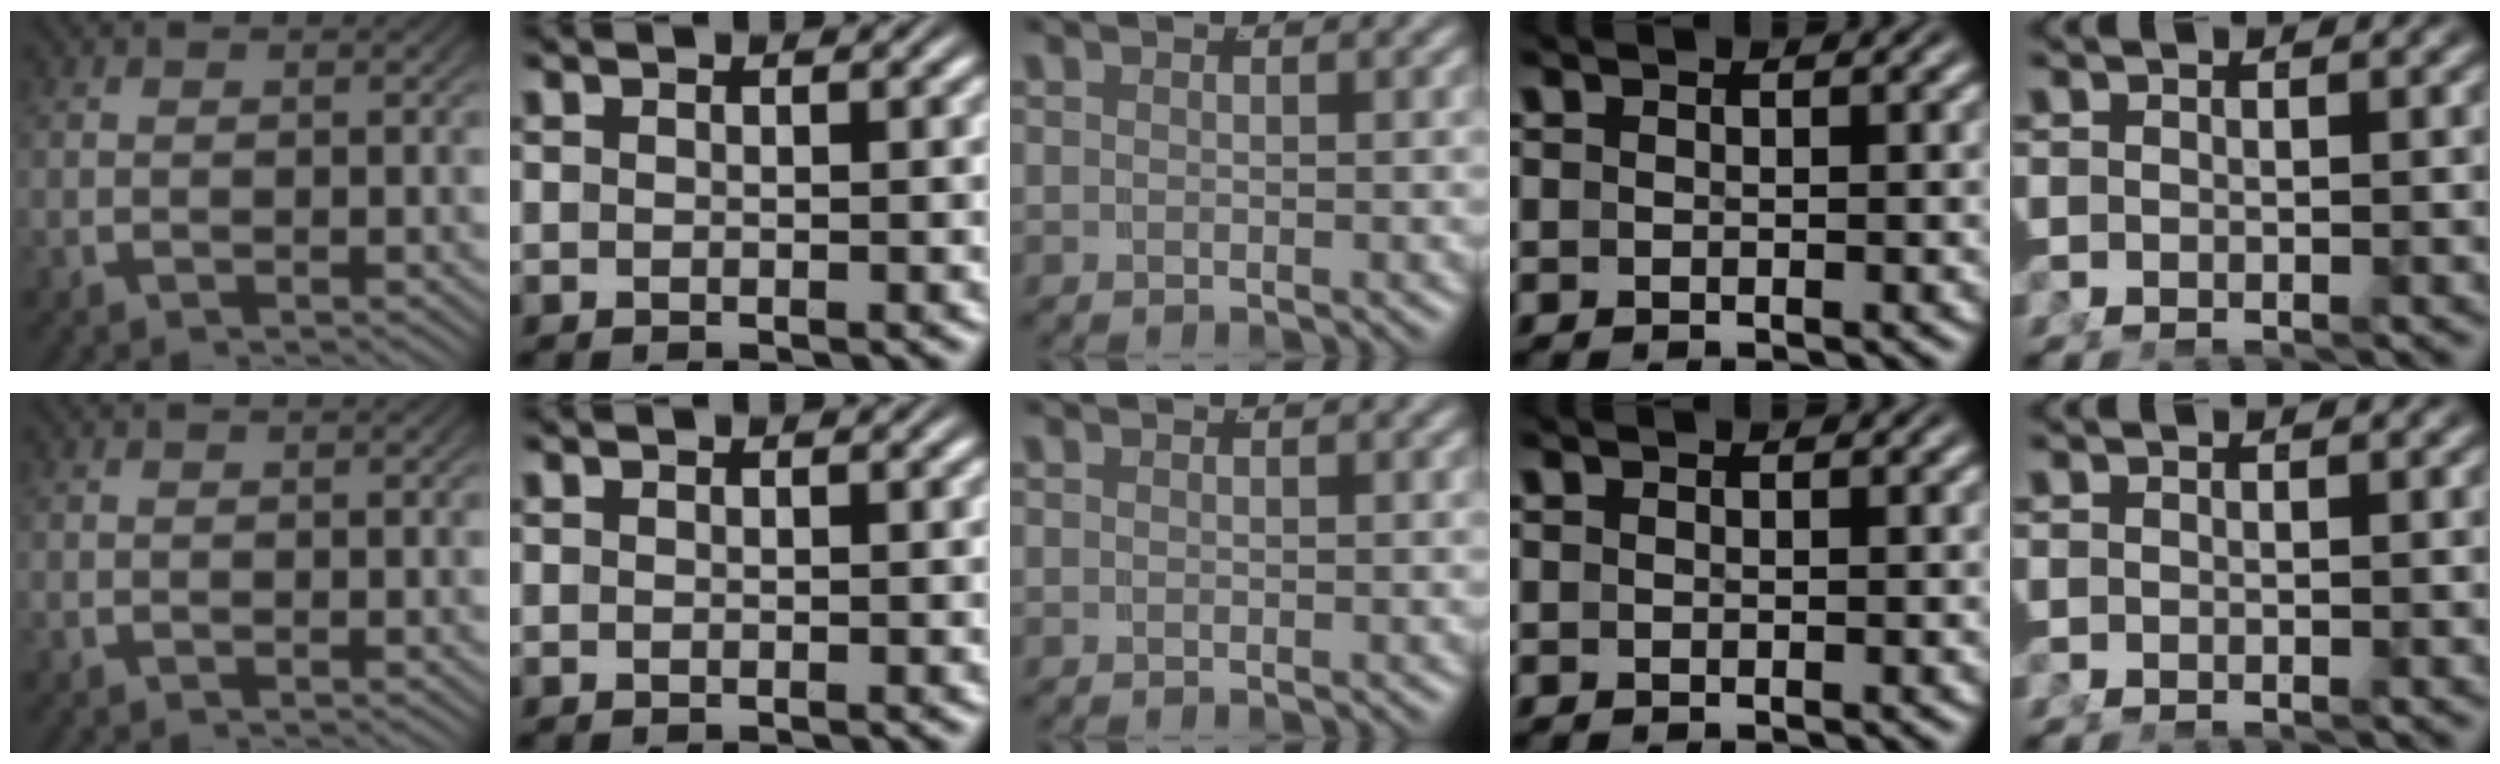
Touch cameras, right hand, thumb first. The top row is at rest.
{}